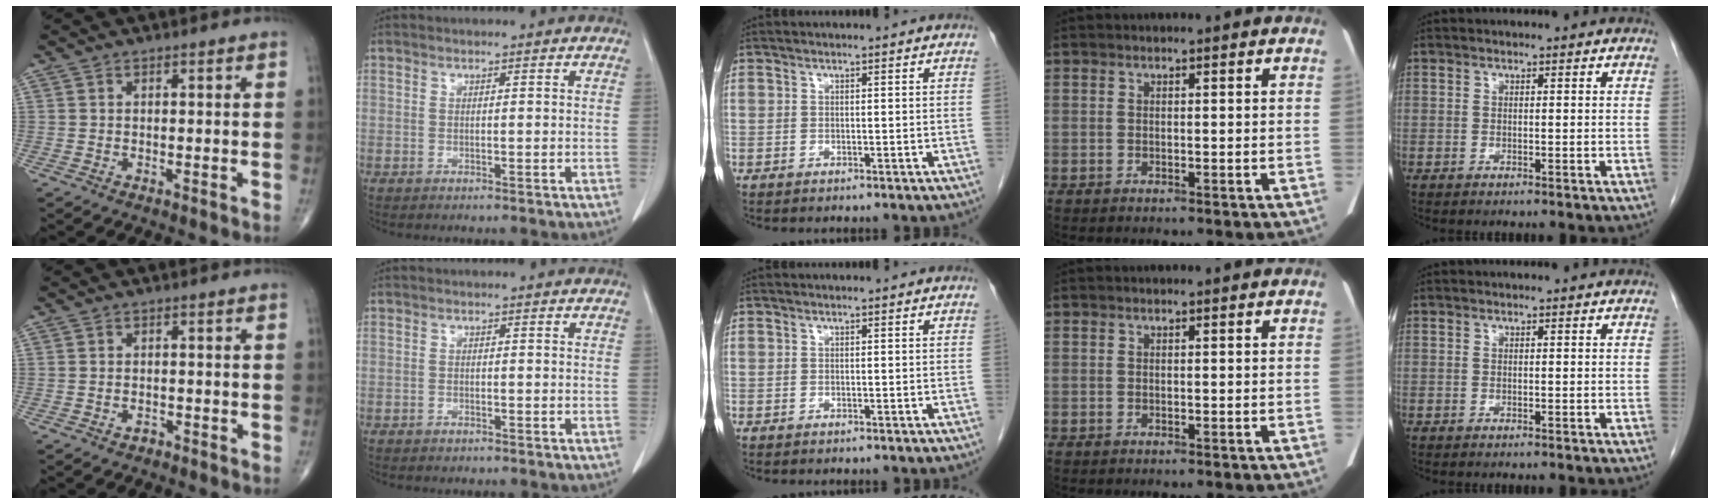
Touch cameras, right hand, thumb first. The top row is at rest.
{"thumb": {"total": 1.2, "force": [-0.8, 0.7, 0.5], "torque": [-0.010, 0.004, -0.012]}, "index": {"total": 0.7, "force": [-0.5, 0.4, 0.2], "torque": [-0.006, 0.001, -0.009]}}